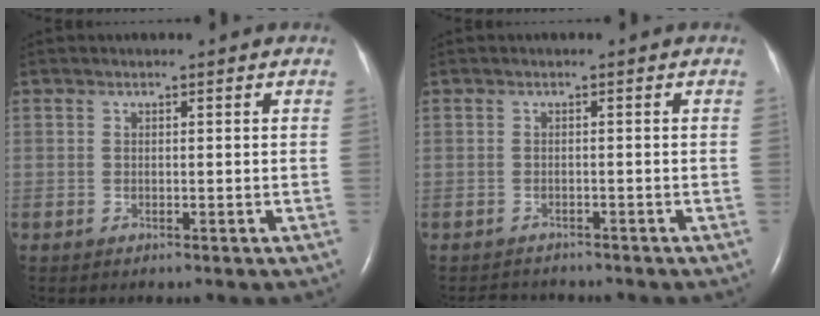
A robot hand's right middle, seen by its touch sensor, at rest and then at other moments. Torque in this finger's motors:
{"motor_torque": [0.00, 0.00, -0.05, 0.00]}